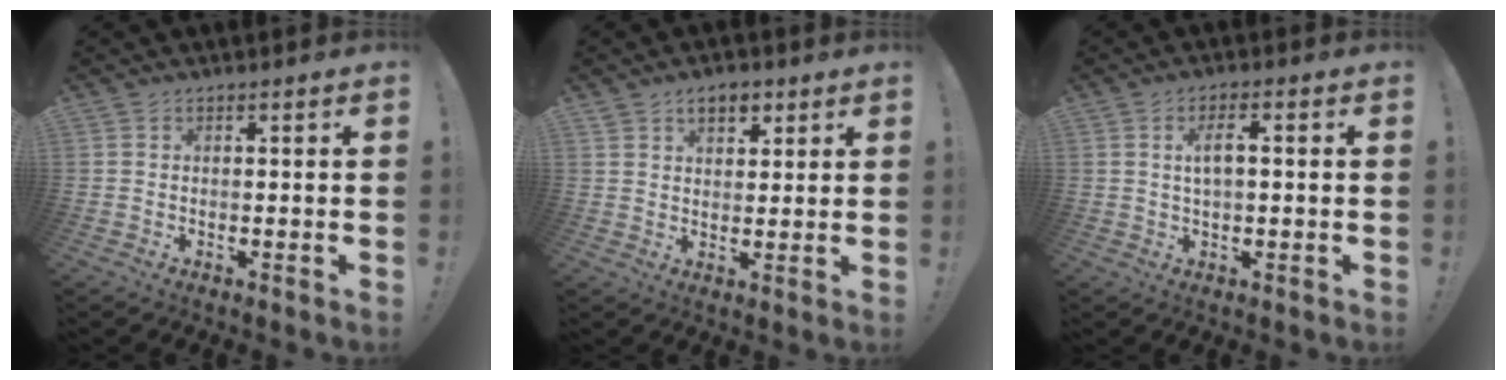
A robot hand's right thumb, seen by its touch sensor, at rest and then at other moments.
{"total": 6.1, "force": [3.4, 3.8, 3.4], "torque": [-0.045, -0.005, 0.059]}
{"total": 4.7, "force": [0.6, 1.7, 4.4], "torque": [-0.077, 0.006, 0.009]}